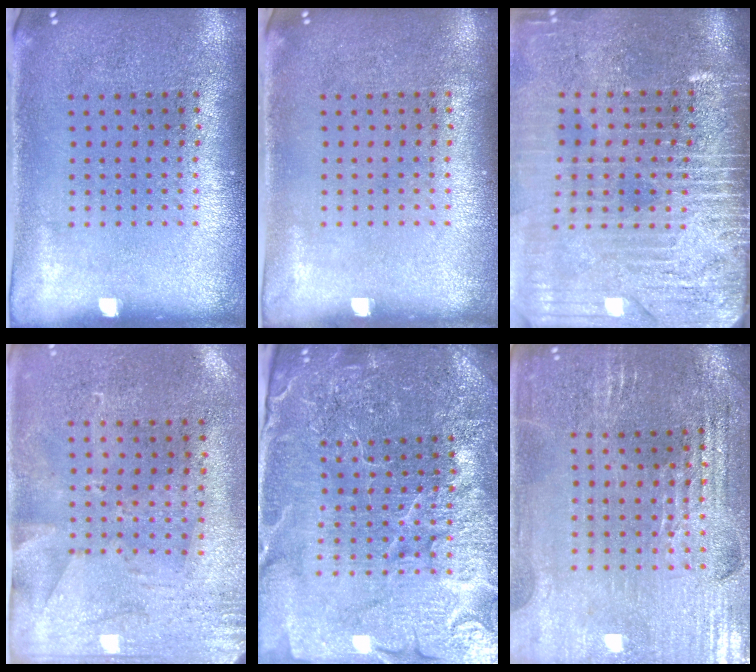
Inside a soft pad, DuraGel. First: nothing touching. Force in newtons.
{"total": 0.0}
{"total": 4.5, "press": 3.8, "slide": 2.4}
{"total": 2.8, "press": 2.3, "slide": 1.6}
{"total": 5.5, "press": 5.1, "slide": 2.1}
{"total": 2.9, "press": 2.8, "slide": 0.5}